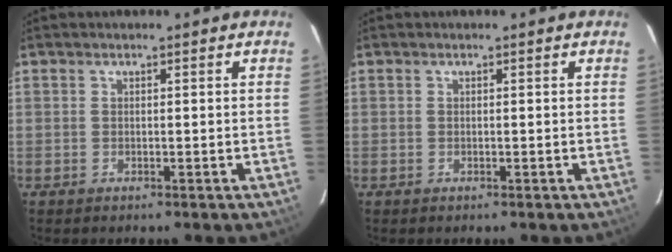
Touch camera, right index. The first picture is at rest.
{"total": 0.0}